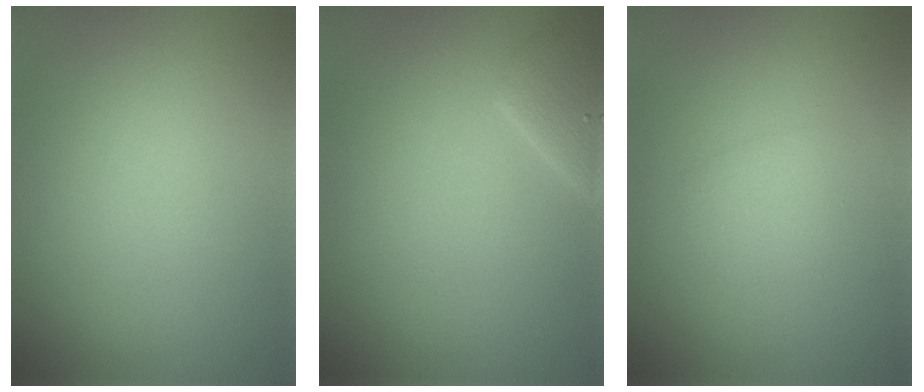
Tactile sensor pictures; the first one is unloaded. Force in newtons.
{"total": 2.2, "press": 2.2, "slide": 0.3}
{"total": 1.5, "press": 1.5, "slide": 0.1}